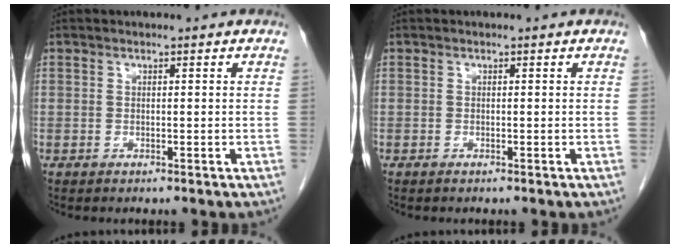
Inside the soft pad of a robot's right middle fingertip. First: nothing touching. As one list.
[{"total": 0.0}]